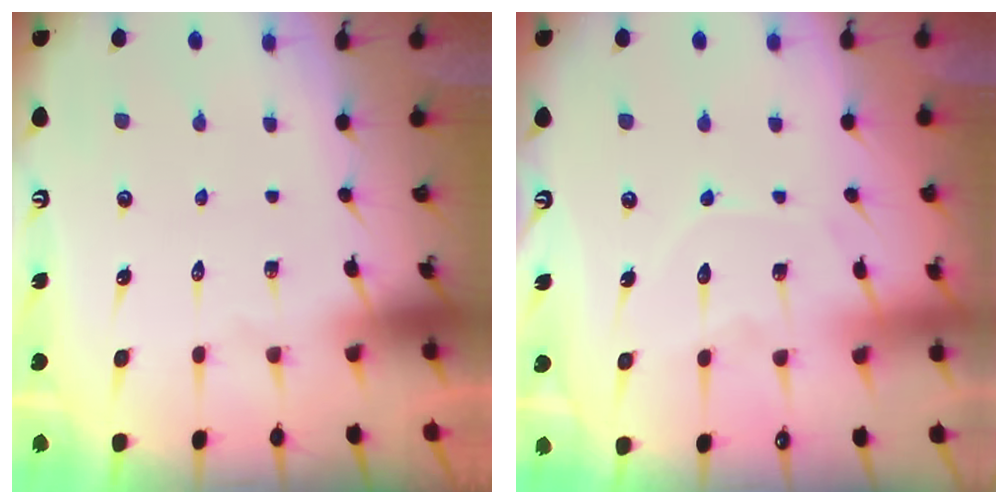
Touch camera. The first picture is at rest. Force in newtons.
{"total": 7.7, "press": 7.6, "slide": 0.9}